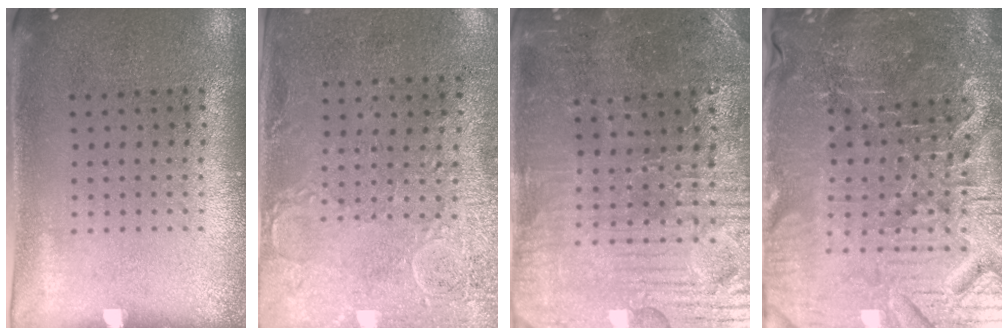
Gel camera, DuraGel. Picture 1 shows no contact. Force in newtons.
{"total": 3.1, "press": 2.3, "slide": 2.0}
{"total": 3.8, "press": 3.7, "slide": 0.5}
{"total": 5.6, "press": 5.3, "slide": 1.7}